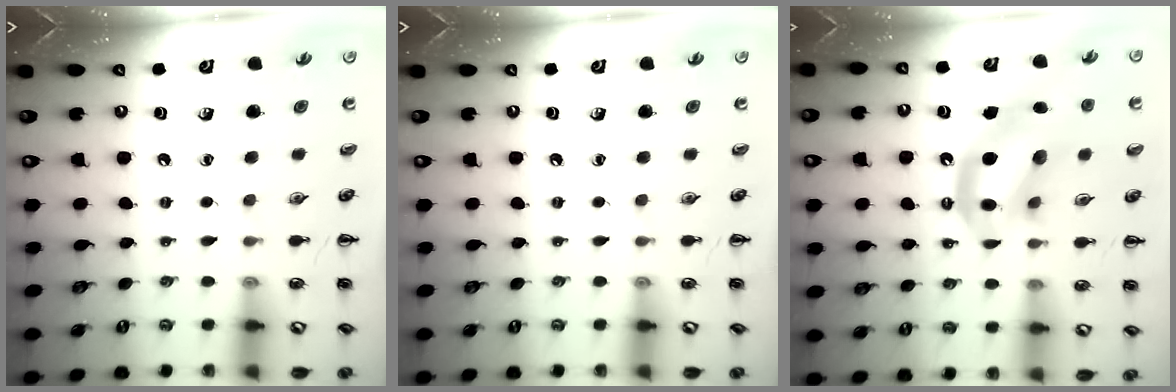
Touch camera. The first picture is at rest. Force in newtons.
{"total": 0.0}
{"total": 12.6, "press": 12.2, "slide": 3.2}